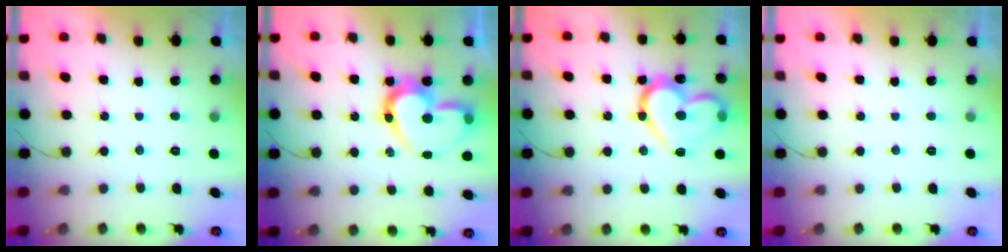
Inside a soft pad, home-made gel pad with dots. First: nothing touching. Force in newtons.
{"total": 18.5, "press": 18.4, "slide": 1.6}
{"total": 16.9, "press": 16.9, "slide": 1.5}
{"total": 1.8, "press": 1.8, "slide": 0.1}